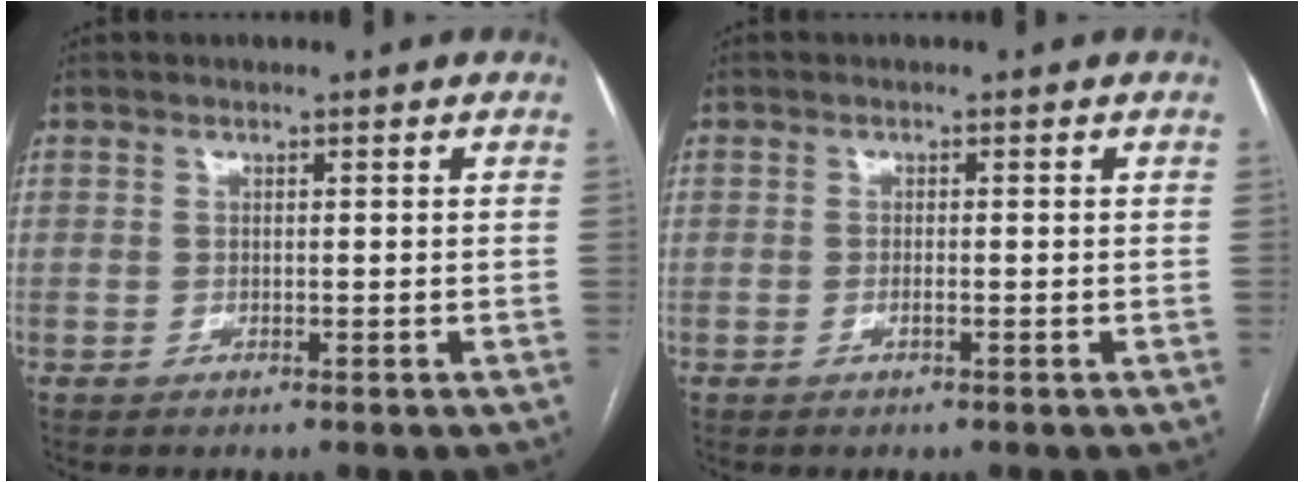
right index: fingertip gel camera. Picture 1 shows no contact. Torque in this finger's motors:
{"motor_torque": [0.00, 0.07, 0.03, 0.00]}